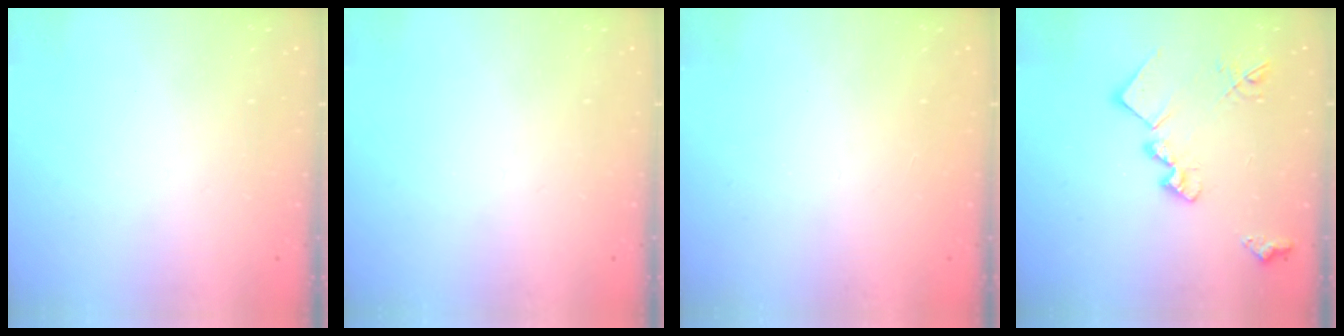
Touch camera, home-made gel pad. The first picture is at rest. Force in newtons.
{"total": 0.0}
{"total": 0.9, "press": 0.9, "slide": 0.1}
{"total": 16.8, "press": 16.7, "slide": 0.8}